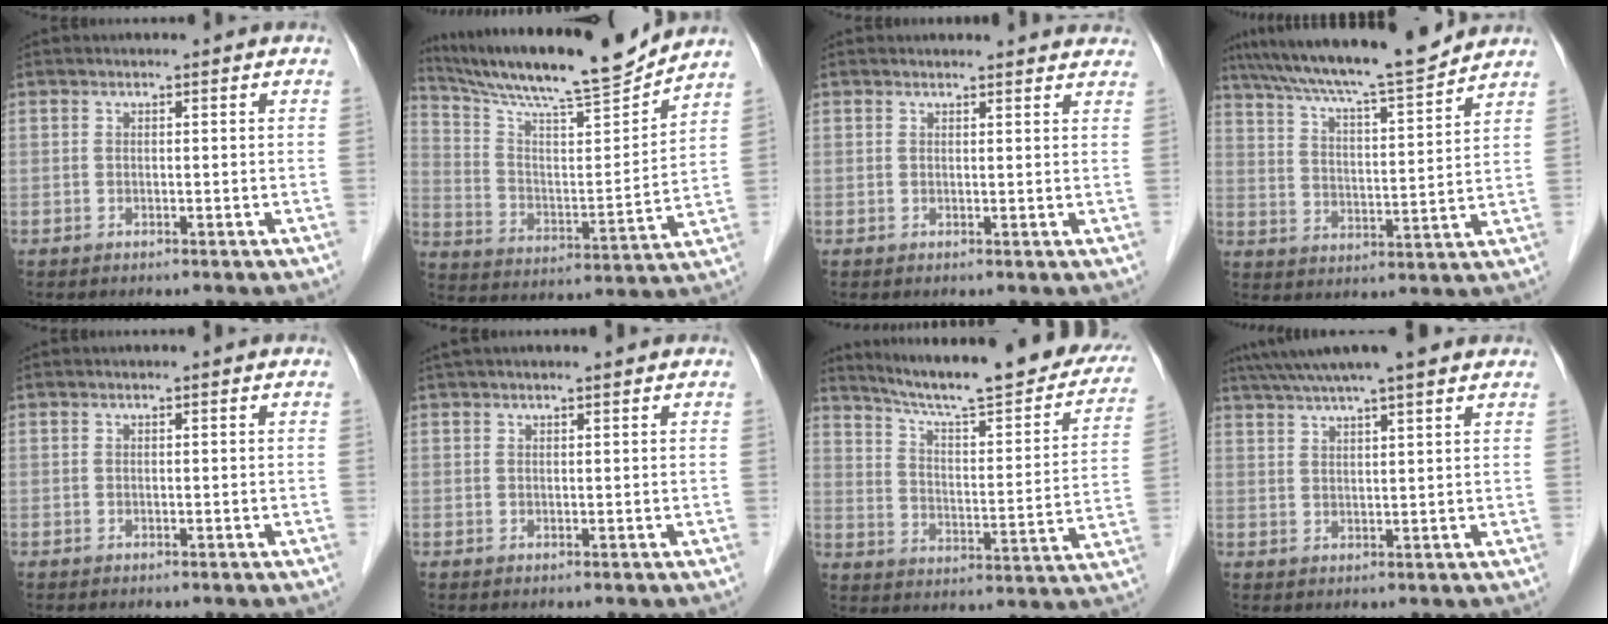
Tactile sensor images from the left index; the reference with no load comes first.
{"total": 18.1, "force": [16.6, 0.0, 7.1], "torque": [-0.135, -0.013, 0.272]}
{"total": 7.7, "force": [7.4, 1.4, 1.5], "torque": [-0.002, 0.006, 0.063]}
{"total": 15.6, "force": [14.1, 0.0, 6.8], "torque": [-0.116, 0.005, 0.220]}
{"total": 0.0}
{"total": 4.7, "force": [4.0, 0.2, 2.4], "torque": [-0.035, 0.035, 0.061]}
{"total": 27.0, "force": [22.8, 4.0, 14.0], "torque": [-0.206, -0.035, 0.296]}
{"total": 12.8, "force": [10.7, 0.8, 7.0], "torque": [-0.121, 0.043, 0.152]}